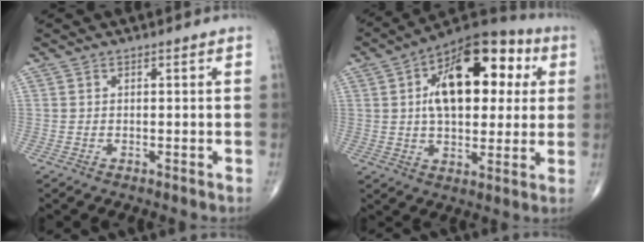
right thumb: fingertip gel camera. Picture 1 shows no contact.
{"total": 20.8, "force": [4.9, 11.3, 16.7], "torque": [-0.215, 0.014, 0.066]}